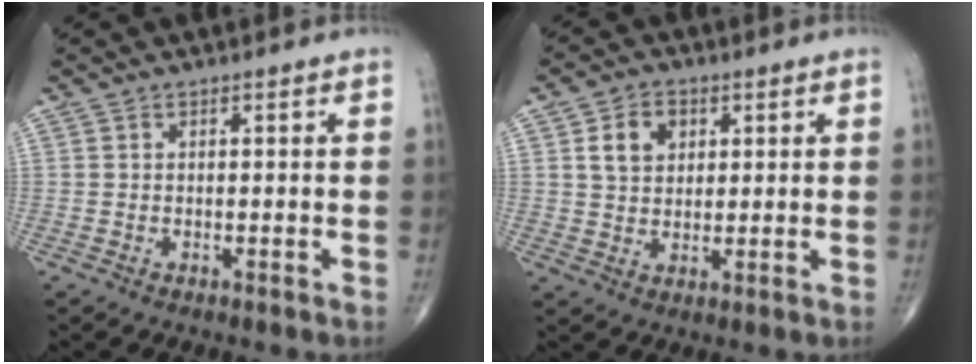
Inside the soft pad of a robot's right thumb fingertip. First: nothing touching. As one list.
[{"total": 6.4, "force": [2.2, 4.9, 3.6], "torque": [-0.040, -0.005, 0.036]}]